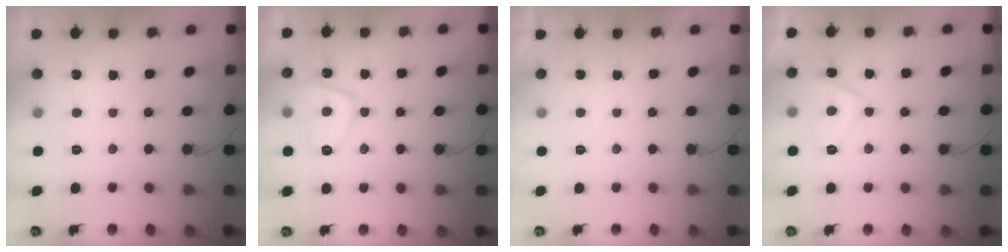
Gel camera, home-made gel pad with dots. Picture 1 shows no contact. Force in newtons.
{"total": 9.9, "press": 9.8, "slide": 1.3}
{"total": 2.3, "press": 2.3, "slide": 0.4}
{"total": 6.1, "press": 5.9, "slide": 1.4}